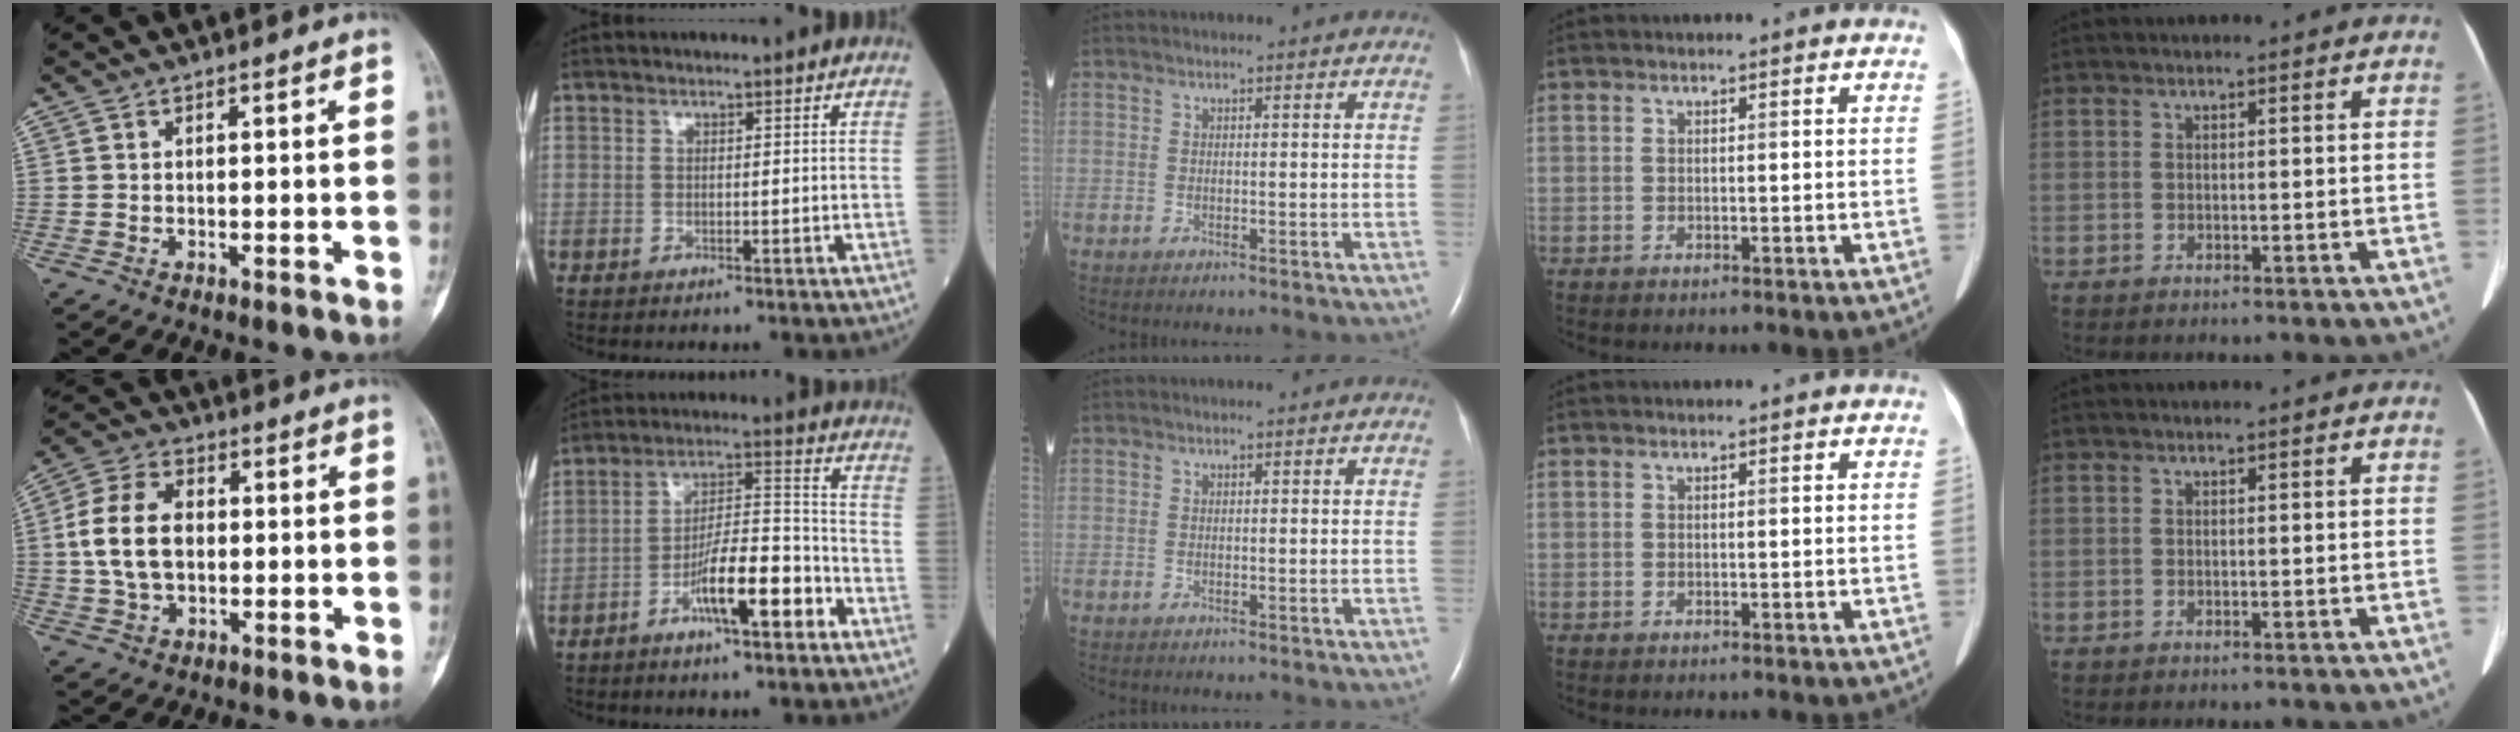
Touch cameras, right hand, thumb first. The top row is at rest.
{"thumb": {"total": 11.3, "force": [0.4, 7.5, 8.4], "torque": [-0.155, 0.016, 0.005]}, "index": {"total": 10.4, "force": [-5.3, 1.8, 8.8], "torque": [-0.155, 0.009, -0.089]}}